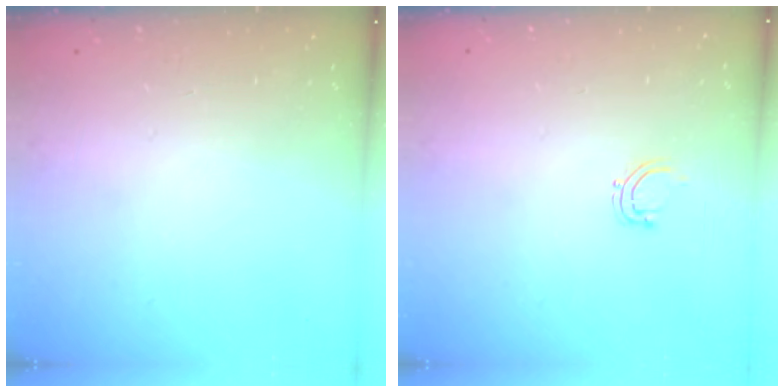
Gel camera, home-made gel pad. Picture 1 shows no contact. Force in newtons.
{"total": 3.3, "press": 3.3, "slide": 0.3}